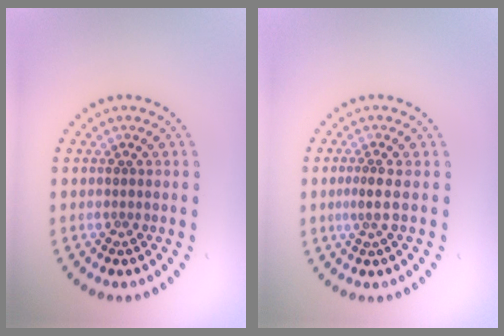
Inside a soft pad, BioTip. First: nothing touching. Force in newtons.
{"total": 1.7, "press": 1.2, "slide": 1.1}